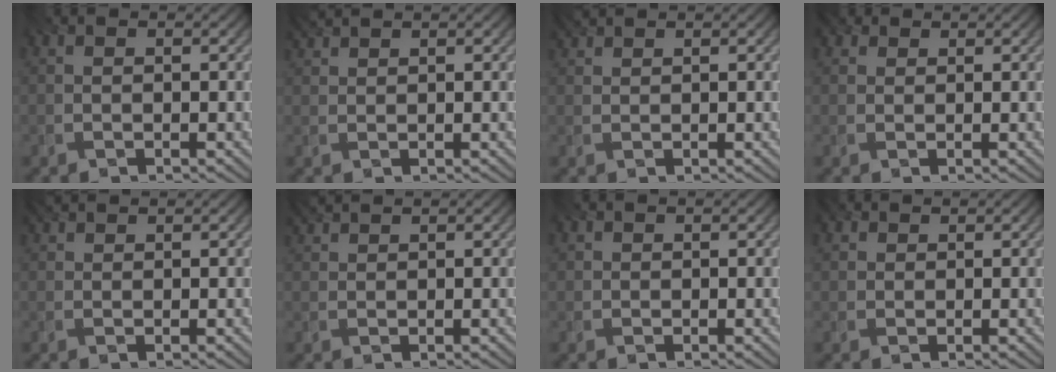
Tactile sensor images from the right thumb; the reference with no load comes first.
{"total": 1.9, "force": [1.7, 0.2, 0.7], "torque": [-0.017, 0.006, 0.033]}
{"total": 1.5, "force": [1.4, 0.2, 0.6], "torque": [-0.012, 0.005, 0.026]}
{"total": 1.9, "force": [1.3, 1.2, 0.7], "torque": [-0.016, 0.002, 0.023]}
{"total": 1.6, "force": [1.4, 0.4, 0.6], "torque": [-0.013, 0.006, 0.027]}
{"total": 1.8, "force": [1.7, 0.3, 0.7], "torque": [-0.016, 0.006, 0.032]}
{"total": 0.8, "force": [0.3, 0.7, 0.0], "torque": [0.001, 0.002, 0.007]}
{"total": 1.8, "force": [1.1, 1.3, 0.5], "torque": [-0.013, 0.003, 0.021]}